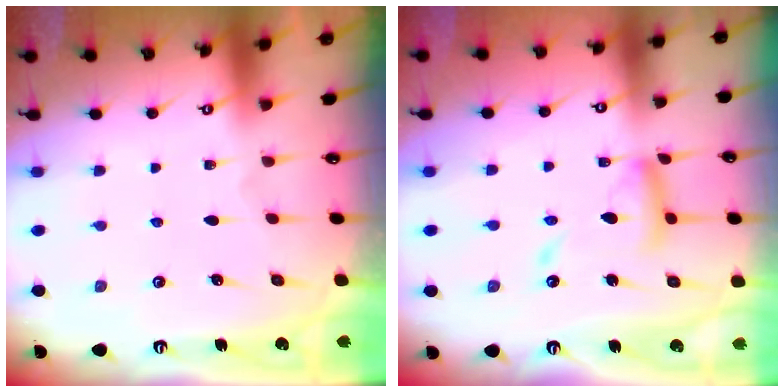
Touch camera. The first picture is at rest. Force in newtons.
{"total": 12.6, "press": 12.6, "slide": 1.1}